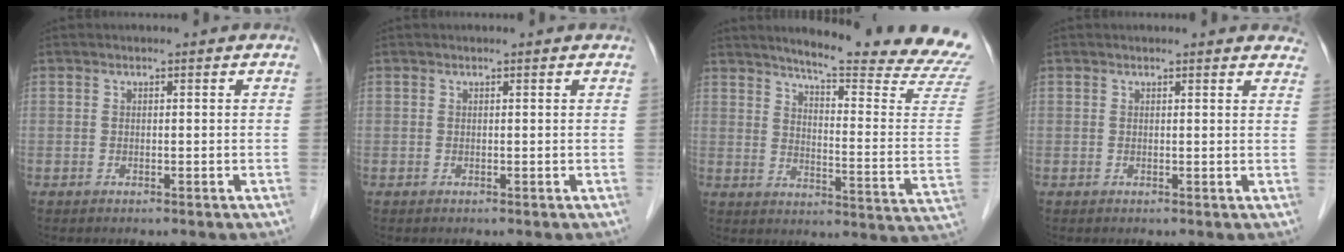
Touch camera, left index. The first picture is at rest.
{"total": 0.8, "force": [0.7, 0.3, 0.1], "torque": [-0.001, 0.007, 0.010]}
{"total": 22.5, "force": [20.5, -0.7, 9.1], "torque": [-0.124, -0.118, 0.247]}
{"total": 8.0, "force": [7.4, 2.3, 1.5], "torque": [0.022, -0.003, 0.057]}